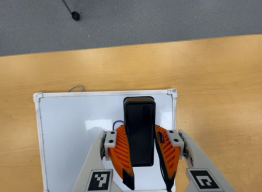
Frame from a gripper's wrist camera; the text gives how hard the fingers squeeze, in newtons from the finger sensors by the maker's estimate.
{"total": 8.2, "left": 6.3, "right": 10.0}